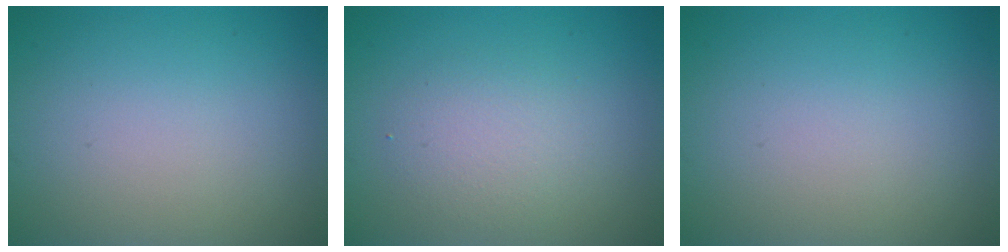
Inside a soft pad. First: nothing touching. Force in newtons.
{"total": 2.5, "press": 2.5, "slide": 0.2}
{"total": 0.0}